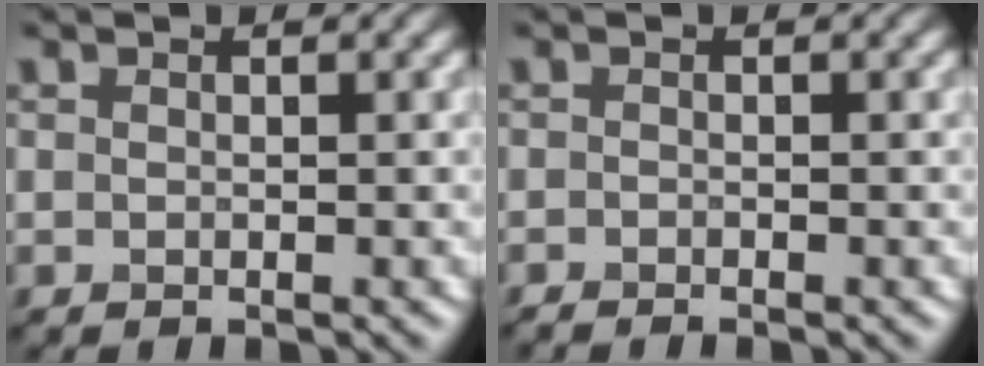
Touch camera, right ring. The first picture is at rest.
{"total": 1.0, "force": [-0.9, 0.0, 0.3], "torque": [-0.009, -0.002, -0.019]}